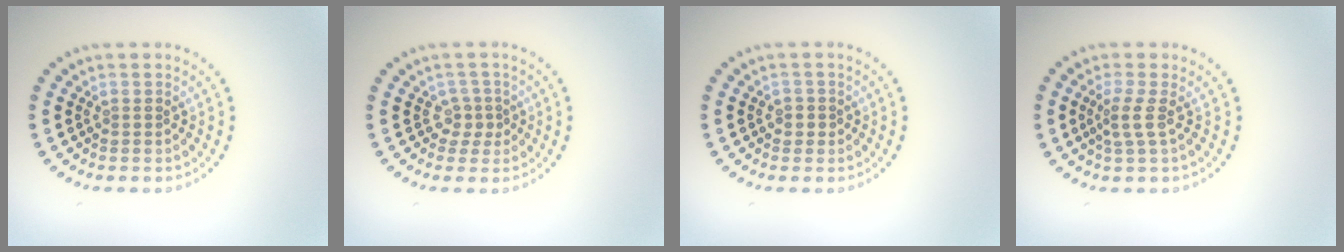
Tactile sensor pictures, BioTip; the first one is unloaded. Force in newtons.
{"total": 1.6, "press": 1.2, "slide": 1.1}
{"total": 1.2, "press": 1.0, "slide": 0.6}
{"total": 1.8, "press": 1.3, "slide": 1.2}